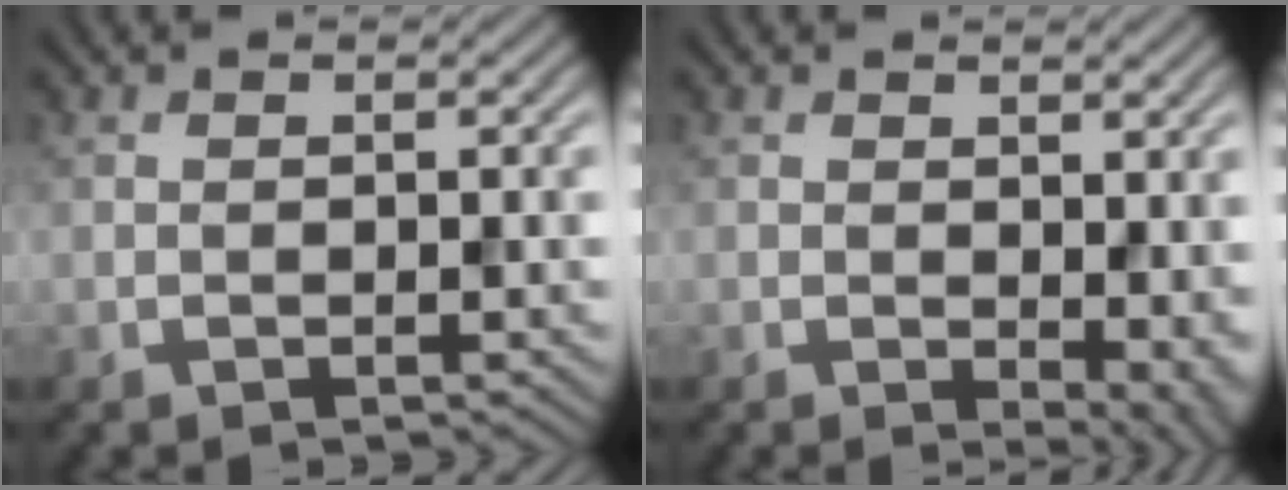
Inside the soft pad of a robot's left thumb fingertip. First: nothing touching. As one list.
[{"total": 4.2, "force": [-0.1, 2.2, 3.6], "torque": [-0.044, -0.011, 0.006]}]